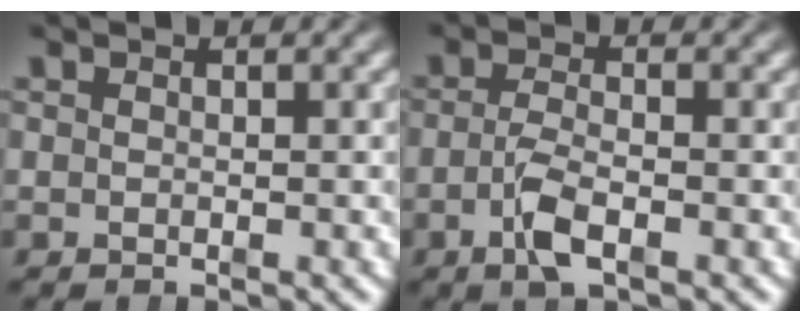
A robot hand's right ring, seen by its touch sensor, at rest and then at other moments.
{"total": 3.0, "force": [-1.7, 0.7, 2.4], "torque": [-0.046, -0.010, -0.027]}